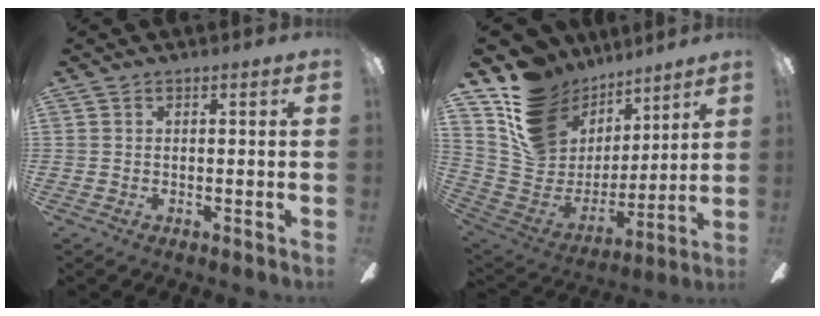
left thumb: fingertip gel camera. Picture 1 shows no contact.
{"total": 17.6, "force": [9.9, 13.2, 6.3], "torque": [-0.133, -0.059, 0.204]}